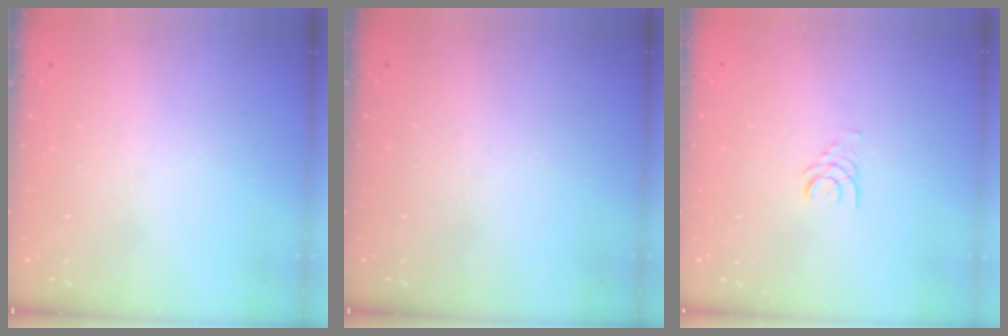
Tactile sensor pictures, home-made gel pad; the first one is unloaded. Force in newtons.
{"total": 0.0}
{"total": 1.4, "press": 1.4, "slide": 0.2}